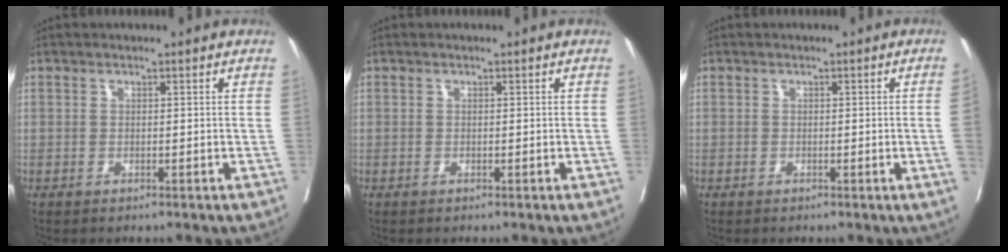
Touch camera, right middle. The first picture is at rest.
{"total": 0.0}
{"total": 1.6, "force": [-0.3, -0.4, 1.5], "torque": [-0.020, -0.003, -0.002]}